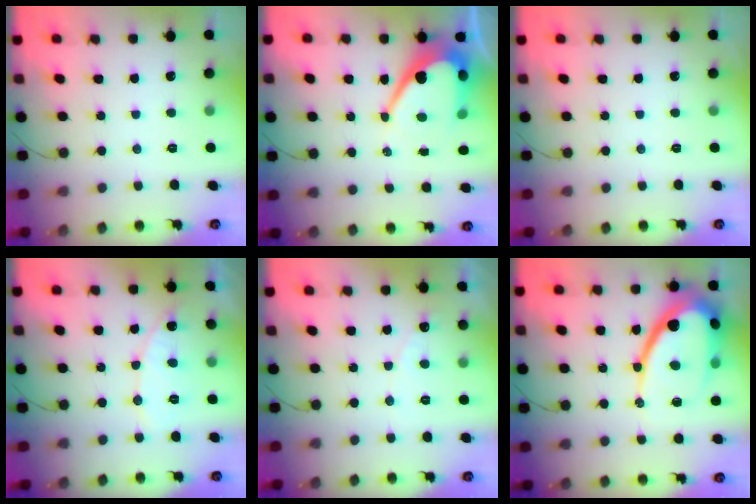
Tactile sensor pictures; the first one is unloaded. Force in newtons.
{"total": 13.0, "press": 13.0, "slide": 1.3}
{"total": 0.0}
{"total": 8.1, "press": 8.1, "slide": 0.5}
{"total": 2.7, "press": 2.7, "slide": 0.1}
{"total": 18.7, "press": 18.6, "slide": 1.5}